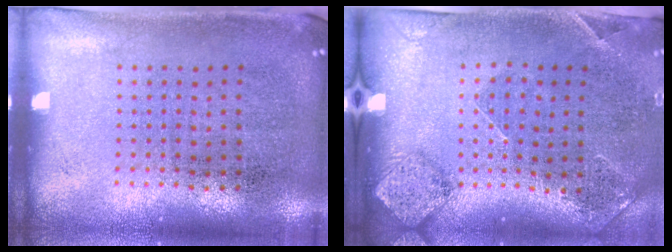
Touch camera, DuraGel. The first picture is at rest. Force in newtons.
{"total": 1.5, "press": 1.3, "slide": 0.7}